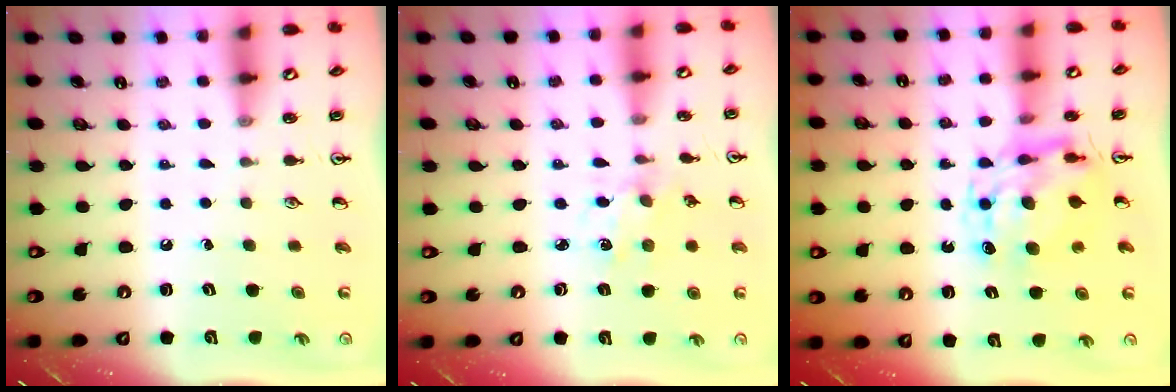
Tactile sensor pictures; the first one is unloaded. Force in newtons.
{"total": 1.2, "press": 1.1, "slide": 0.3}
{"total": 8.9, "press": 8.9, "slide": 0.8}